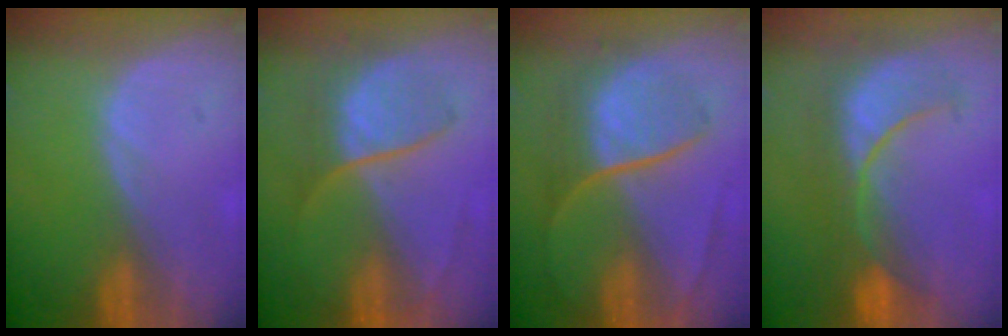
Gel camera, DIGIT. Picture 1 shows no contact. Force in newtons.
{"total": 6.4, "press": 6.3, "slide": 0.7}
{"total": 8.3, "press": 7.6, "slide": 3.3}
{"total": 8.8, "press": 8.8, "slide": 0.5}